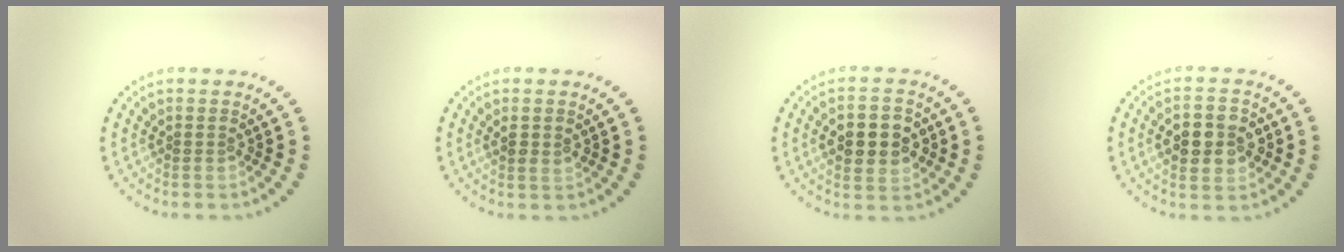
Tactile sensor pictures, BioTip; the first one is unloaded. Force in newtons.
{"total": 1.0, "press": 0.9, "slide": 0.4}
{"total": 5.3, "press": 5.3, "slide": 0.1}
{"total": 4.5, "press": 4.5, "slide": 0.0}